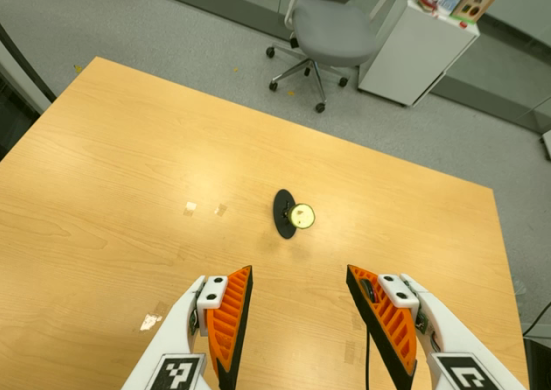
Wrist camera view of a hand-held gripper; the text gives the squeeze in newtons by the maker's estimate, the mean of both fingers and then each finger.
{"total": 0.0}